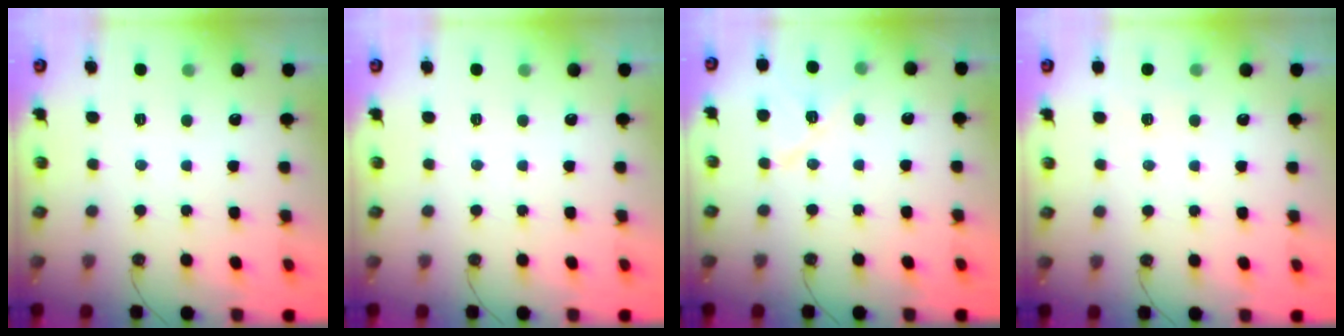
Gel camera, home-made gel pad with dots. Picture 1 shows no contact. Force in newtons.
{"total": 0.0}
{"total": 9.2, "press": 9.2, "slide": 0.7}
{"total": 2.8, "press": 2.3, "slide": 1.5}